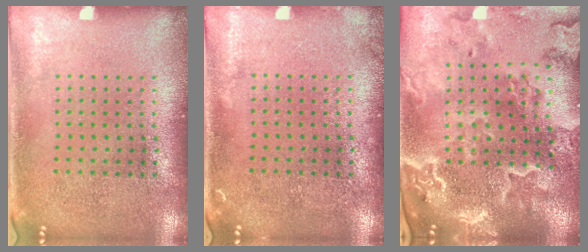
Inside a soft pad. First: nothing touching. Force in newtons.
{"total": 0.7, "press": 0.7, "slide": 0.2}
{"total": 4.0, "press": 3.4, "slide": 2.2}